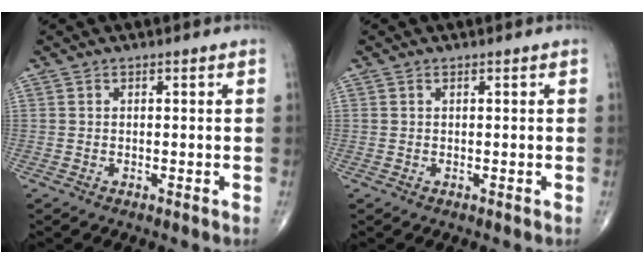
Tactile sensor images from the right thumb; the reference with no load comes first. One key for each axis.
{"total": 0.0}